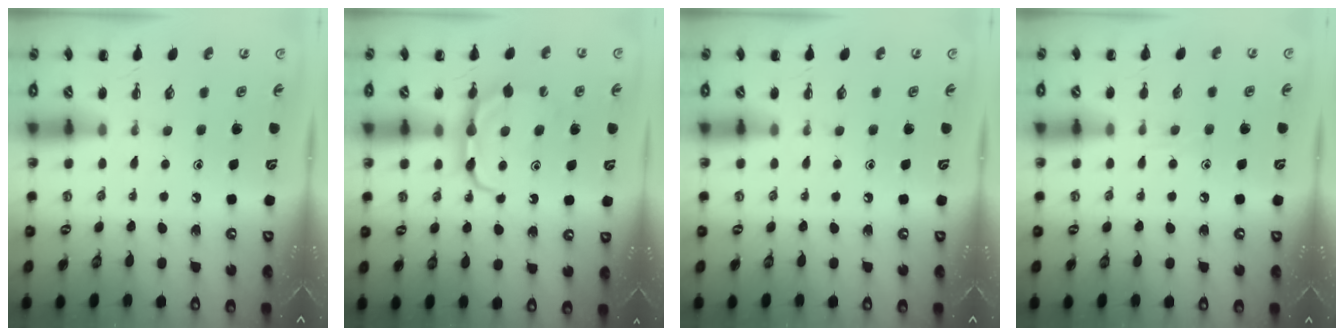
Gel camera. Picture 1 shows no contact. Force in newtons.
{"total": 7.9, "press": 7.8, "slide": 1.0}
{"total": 0.0}
{"total": 5.3, "press": 5.0, "slide": 1.6}